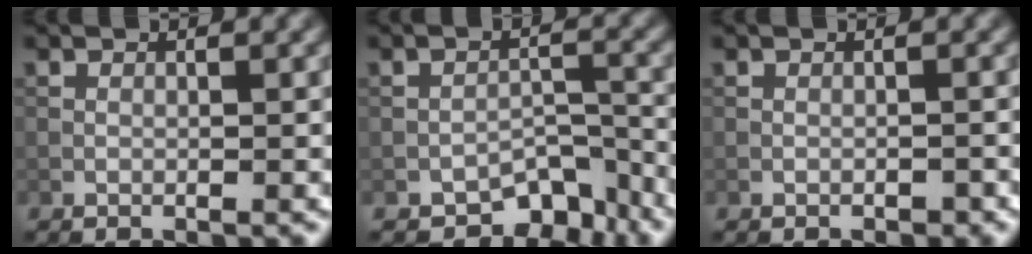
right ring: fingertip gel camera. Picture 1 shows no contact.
{"total": 4.8, "force": [-3.7, 2.3, 1.9], "torque": [-0.013, -0.002, -0.057]}
{"total": 0.6, "force": [-0.4, 0.2, 0.3], "torque": [-0.004, 0.001, -0.006]}